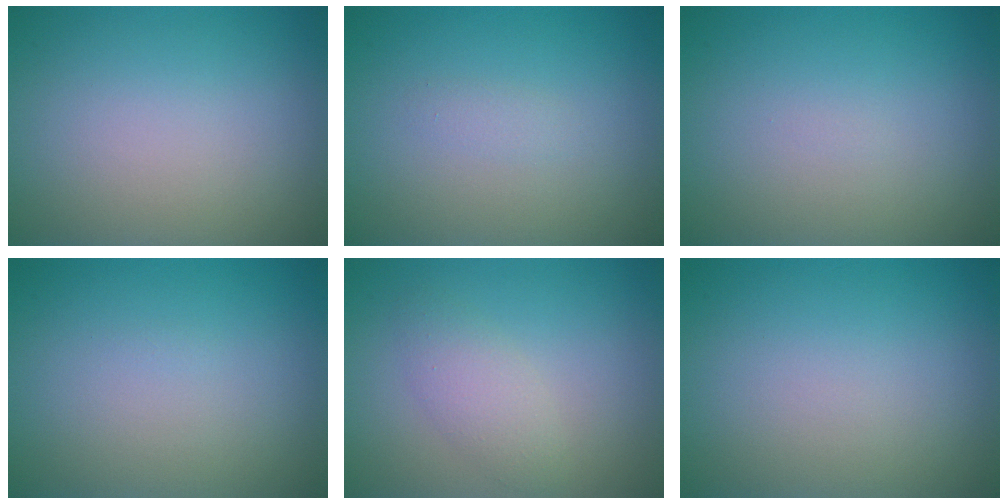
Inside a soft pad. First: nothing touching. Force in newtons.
{"total": 0.8, "press": 0.8, "slide": 0.0}
{"total": 0.0}
{"total": 0.0}
{"total": 2.3, "press": 2.3, "slide": 0.2}
{"total": 0.0}